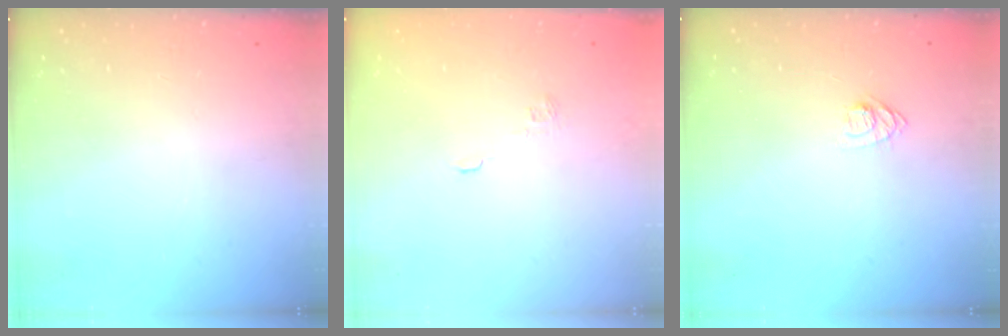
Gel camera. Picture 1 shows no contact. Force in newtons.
{"total": 2.0, "press": 1.5, "slide": 1.3}
{"total": 6.5, "press": 6.4, "slide": 0.6}